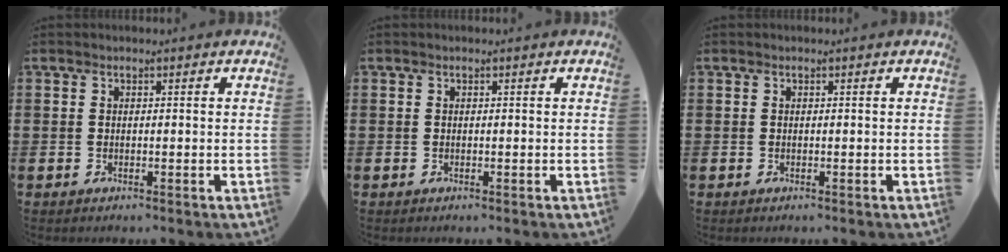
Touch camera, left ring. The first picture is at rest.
{"total": 0.0}
{"total": 0.0}